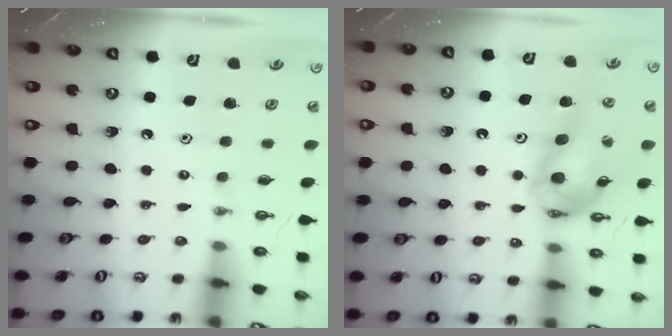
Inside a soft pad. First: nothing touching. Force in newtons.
{"total": 12.9, "press": 12.8, "slide": 1.7}